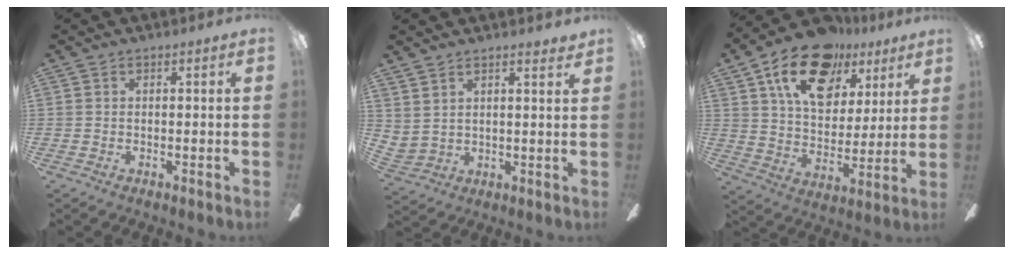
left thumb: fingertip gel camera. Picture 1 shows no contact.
{"total": 4.5, "force": [4.1, 1.6, 0.8], "torque": [-0.020, -0.019, 0.078]}
{"total": 19.8, "force": [11.2, 11.9, 11.1], "torque": [-0.185, -0.043, 0.201]}